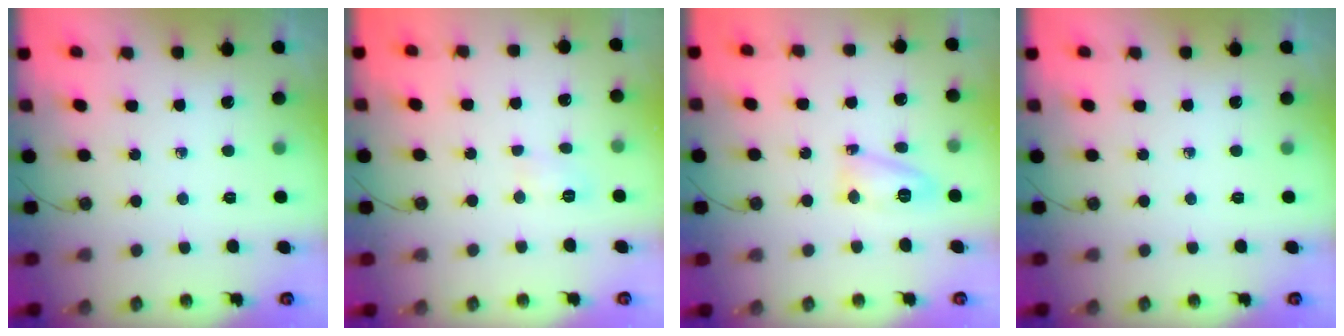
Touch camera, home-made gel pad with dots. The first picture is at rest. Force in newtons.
{"total": 3.9, "press": 3.8, "slide": 0.5}
{"total": 9.2, "press": 9.1, "slide": 1.1}
{"total": 0.0}